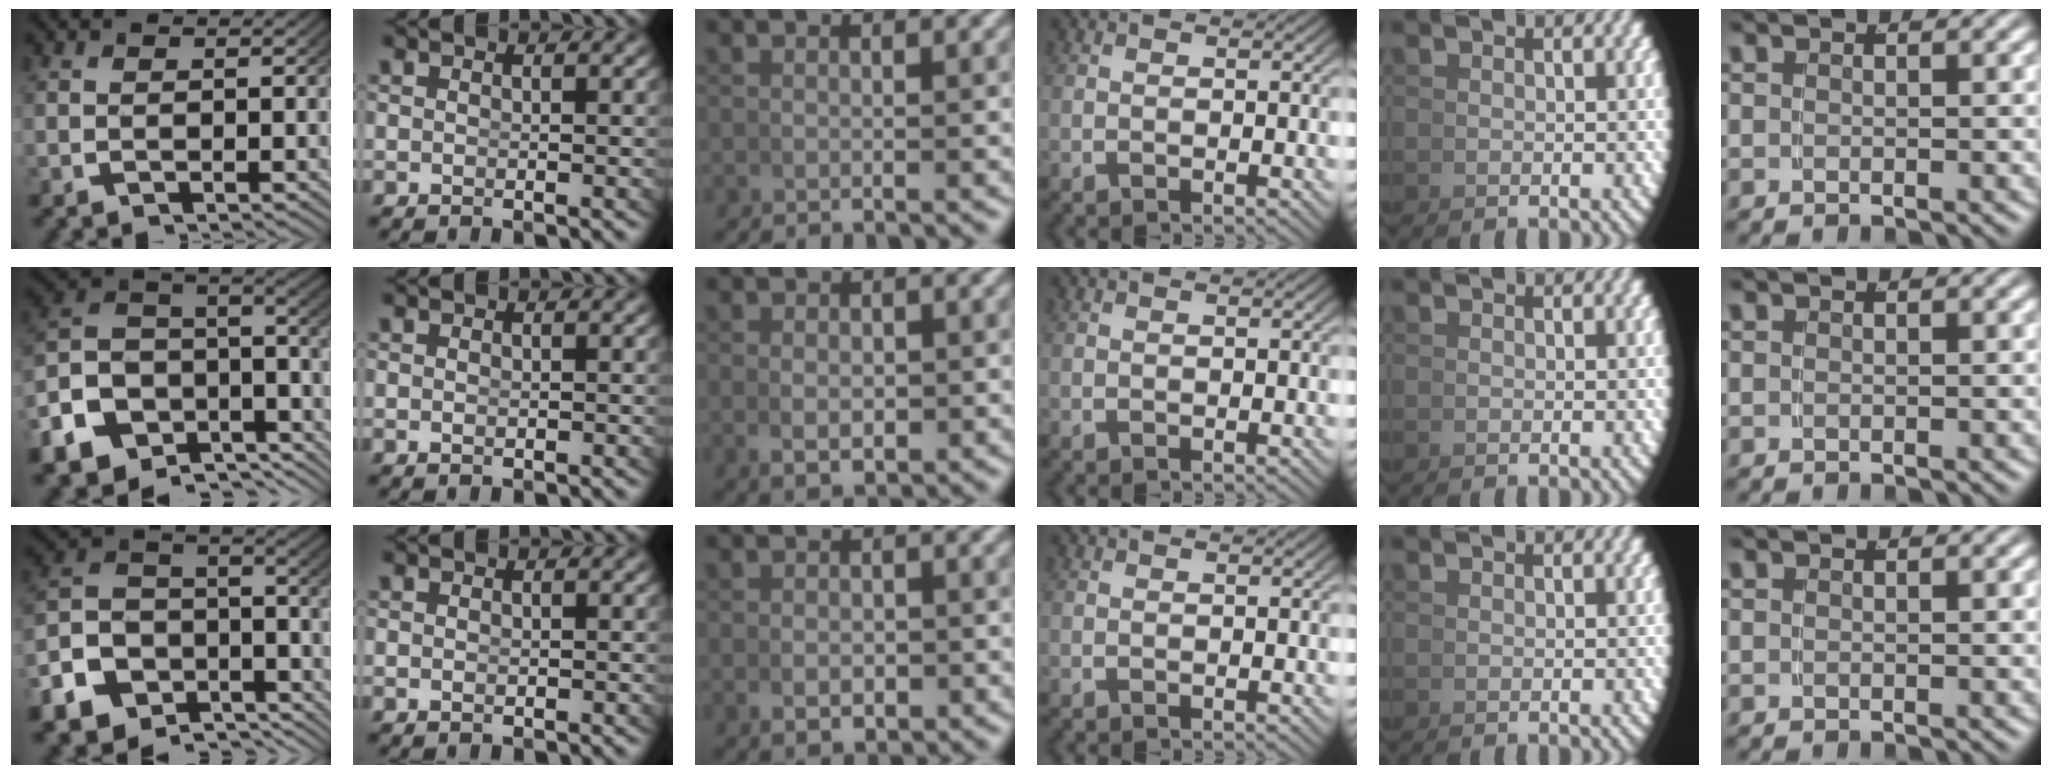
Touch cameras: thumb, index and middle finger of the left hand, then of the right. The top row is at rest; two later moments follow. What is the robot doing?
{"motion": "lift_and_place", "object": "hoodie"}